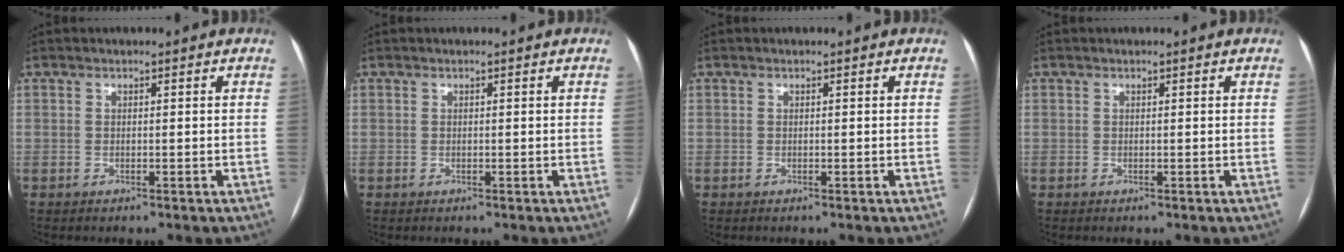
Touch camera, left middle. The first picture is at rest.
{"total": 0.0}
{"total": 0.0}
{"total": 0.0}